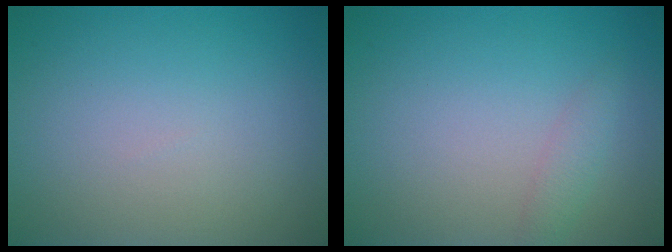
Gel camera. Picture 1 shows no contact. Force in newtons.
{"total": 1.3, "press": 1.3, "slide": 0.0}